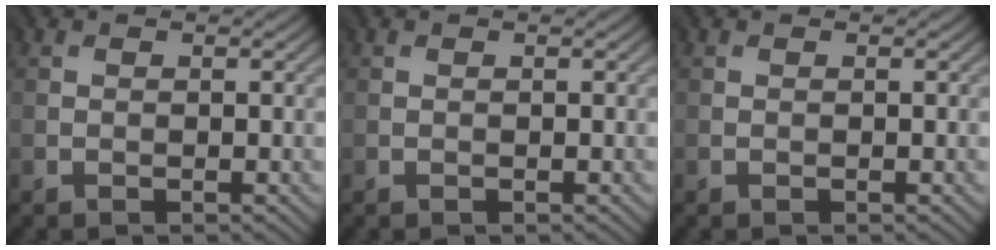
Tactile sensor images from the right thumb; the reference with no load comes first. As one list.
[{"total": 0.0}, {"total": 0.0}]